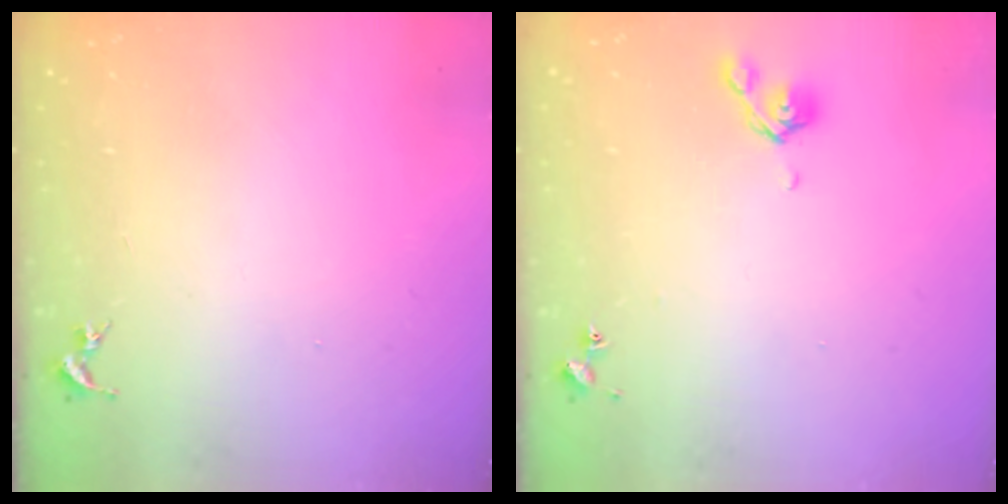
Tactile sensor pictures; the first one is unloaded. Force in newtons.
{"total": 5.6, "press": 5.6, "slide": 0.8}